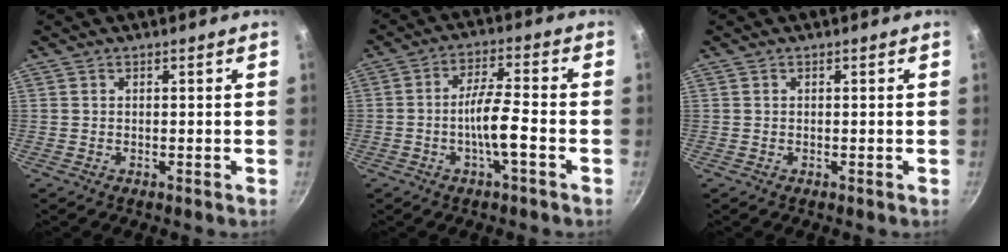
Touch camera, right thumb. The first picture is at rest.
{"total": 7.2, "force": [-2.5, 1.4, 6.7], "torque": [-0.124, 0.029, -0.048]}
{"total": 0.0}